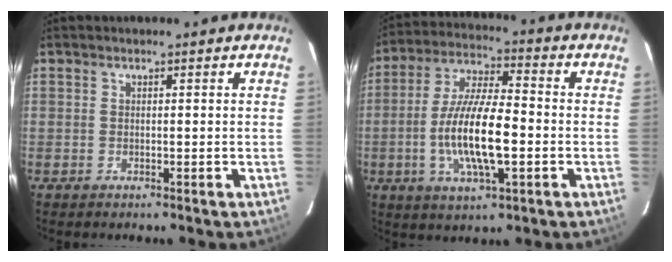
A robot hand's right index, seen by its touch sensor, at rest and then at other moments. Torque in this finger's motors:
{"motor_torque": [1.94, -0.20, 1.06, 0.21]}